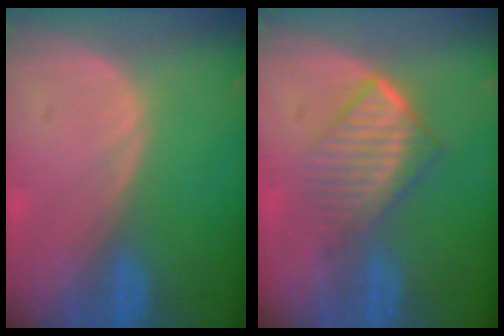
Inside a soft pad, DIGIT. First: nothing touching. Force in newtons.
{"total": 6.9, "press": 5.9, "slide": 3.5}